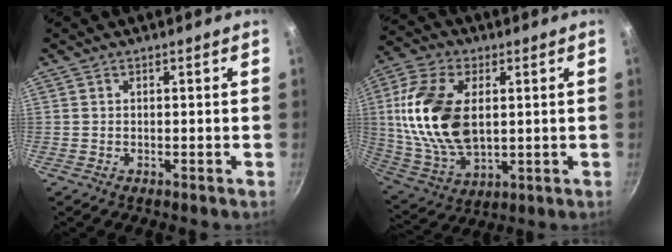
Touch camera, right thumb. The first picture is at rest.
{"total": 18.9, "force": [2.8, 11.3, 14.9], "torque": [-0.281, -0.006, 0.060]}